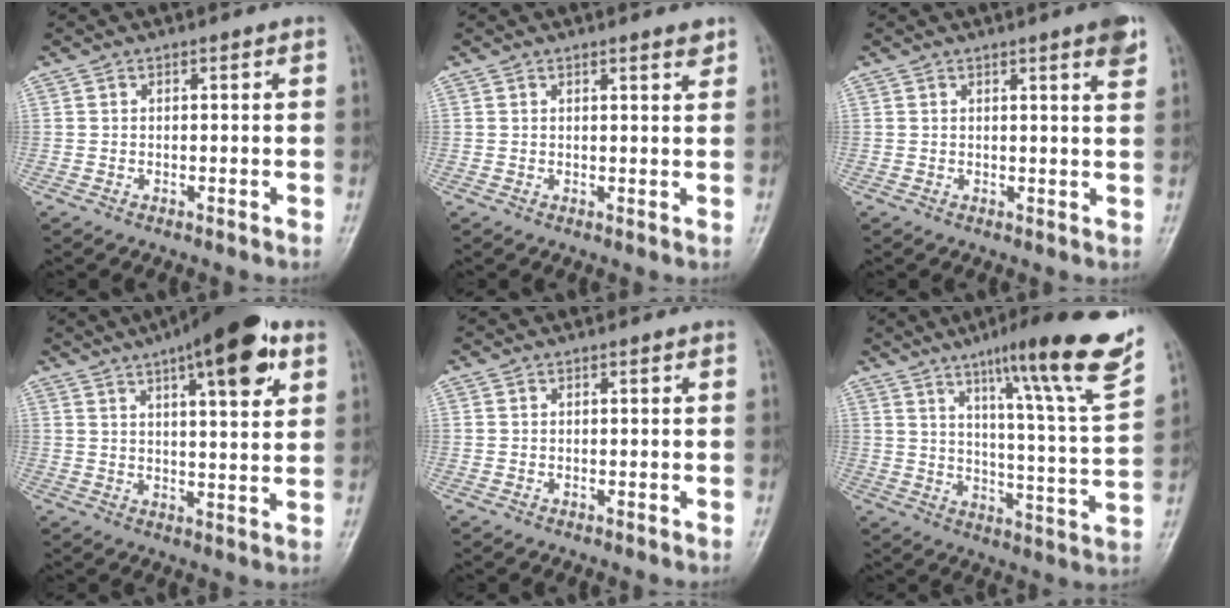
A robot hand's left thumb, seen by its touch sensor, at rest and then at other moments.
{"total": 2.0, "force": [1.6, 0.3, 1.2], "torque": [-0.012, -0.012, 0.021]}
{"total": 3.9, "force": [2.5, 0.2, 3.0], "torque": [-0.033, -0.013, 0.029]}
{"total": 15.6, "force": [8.2, 4.5, 12.5], "torque": [-0.160, -0.018, 0.115]}
{"total": 0.0}
{"total": 21.0, "force": [13.4, 1.3, 16.2], "torque": [-0.210, -0.060, 0.192]}